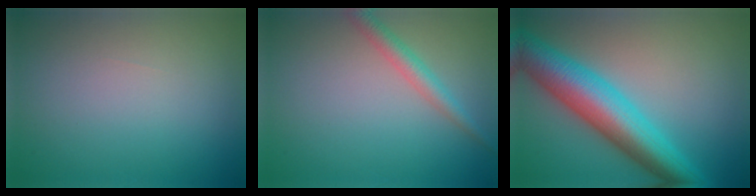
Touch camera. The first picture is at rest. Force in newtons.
{"total": 2.3, "press": 2.3, "slide": 0.1}
{"total": 9.0, "press": 9.0, "slide": 0.0}